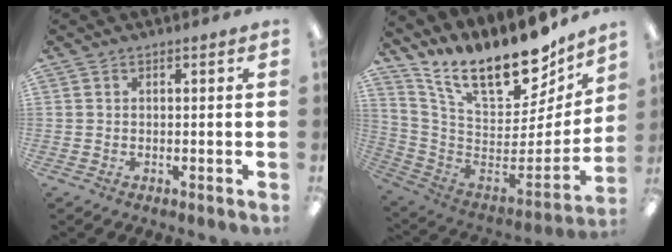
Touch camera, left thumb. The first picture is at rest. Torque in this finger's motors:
{"motor_torque": [0.31, 0.22, 1.02, -1.76, 0.08]}